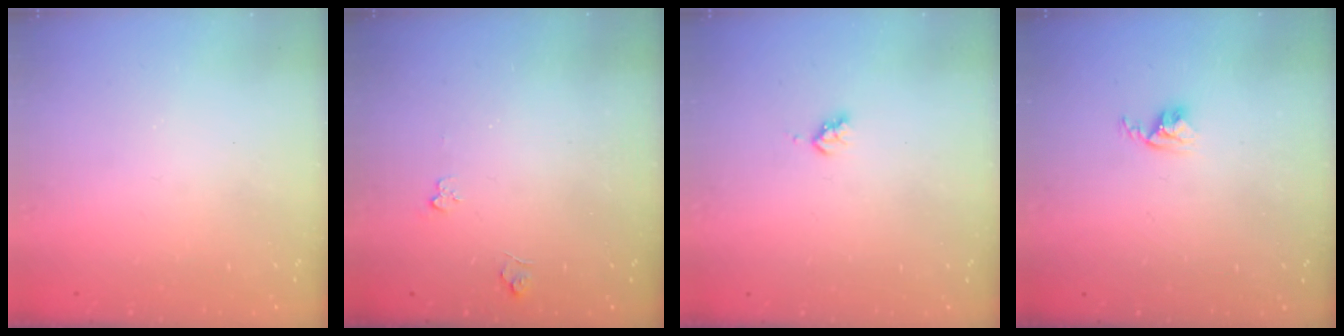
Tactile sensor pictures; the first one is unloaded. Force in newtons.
{"total": 3.6, "press": 3.6, "slide": 0.4}
{"total": 3.1, "press": 3.0, "slide": 0.5}
{"total": 2.9, "press": 2.9, "slide": 0.4}